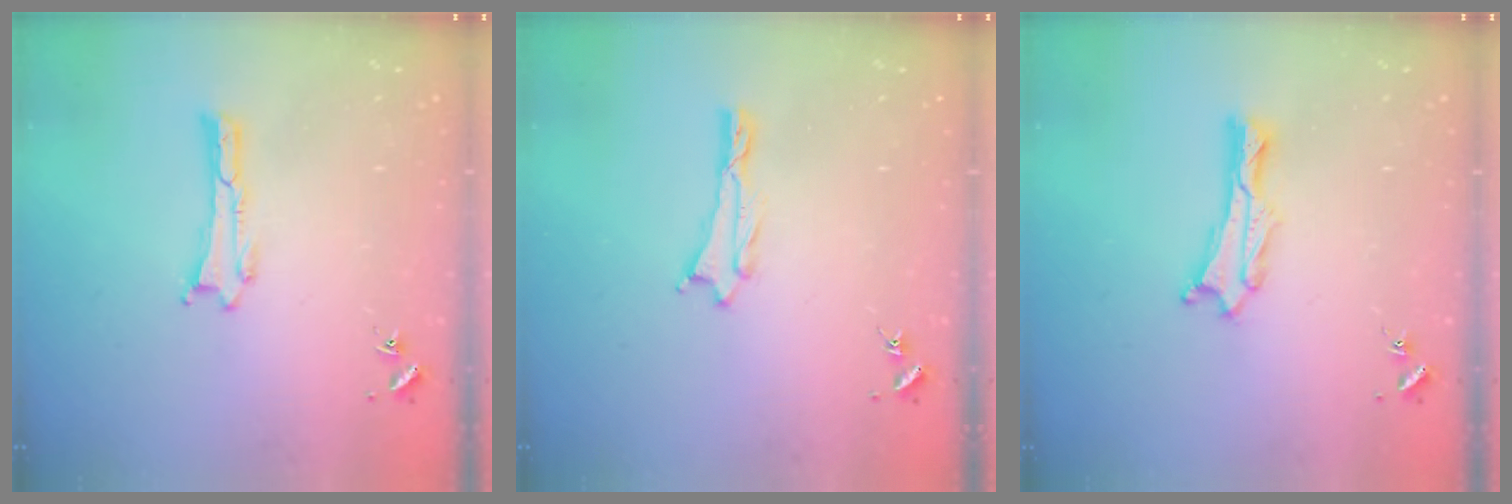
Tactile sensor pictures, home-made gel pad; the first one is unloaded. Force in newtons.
{"total": 0.7, "press": 0.7, "slide": 0.1}
{"total": 0.8, "press": 0.7, "slide": 0.2}